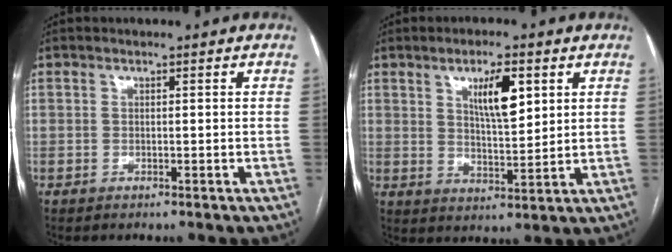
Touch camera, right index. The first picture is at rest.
{"total": 7.4, "force": [3.2, 2.0, 6.4], "torque": [-0.108, -0.002, 0.056]}